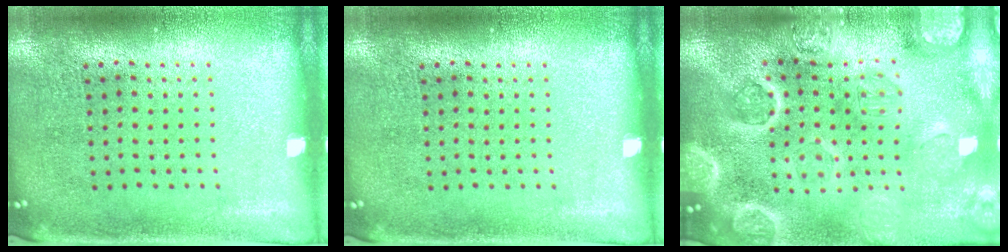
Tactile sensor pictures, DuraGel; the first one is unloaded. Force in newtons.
{"total": 0.0}
{"total": 4.8, "press": 4.2, "slide": 2.3}